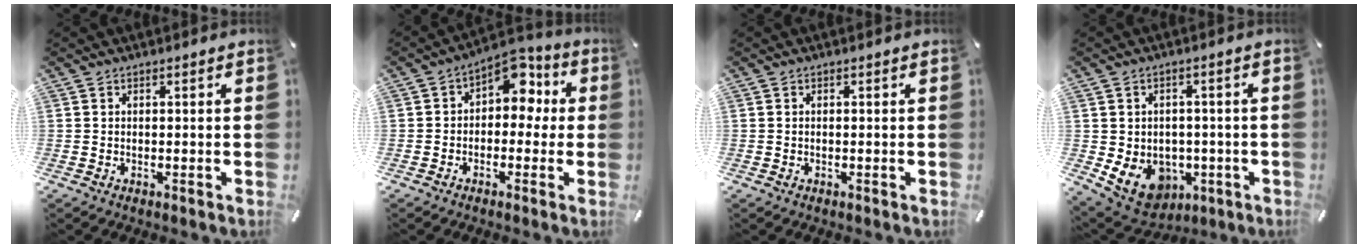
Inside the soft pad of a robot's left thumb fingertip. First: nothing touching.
{"total": 8.4, "force": [3.0, 6.0, 5.1], "torque": [-0.067, -0.018, 0.050]}
{"total": 0.0}
{"total": 9.5, "force": [-2.3, 8.0, 4.4], "torque": [-0.086, 0.001, -0.037]}